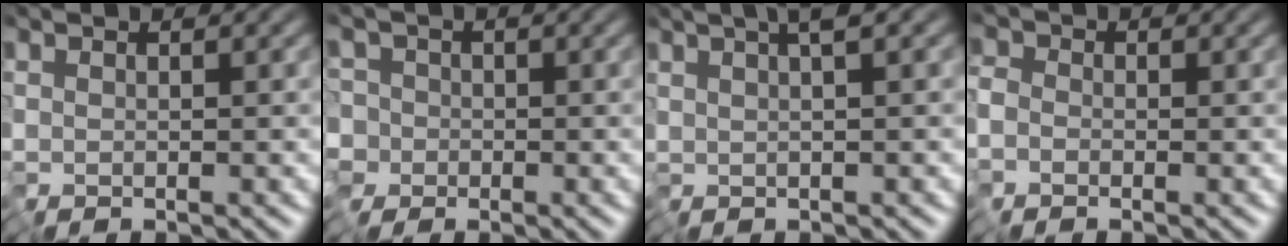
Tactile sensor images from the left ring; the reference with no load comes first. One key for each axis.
{"total": 3.3, "fx": -1.2, "fy": 3.0, "fz": 0.3, "tx": 0.006, "ty": 0.010, "tz": -0.038}
{"total": 3.3, "fx": 1.5, "fy": 0.6, "fz": 2.8, "tx": -0.049, "ty": 0.012, "tz": 0.027}
{"total": 2.1, "fx": -1.4, "fy": 1.6, "fz": 0.2, "tx": -0.002, "ty": -0.003, "tz": -0.037}